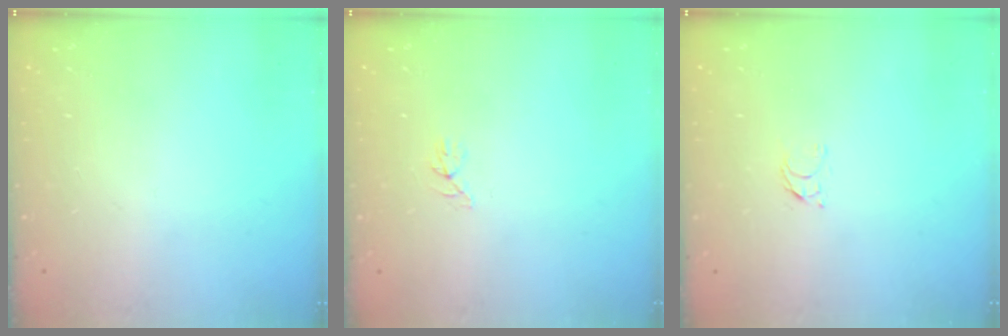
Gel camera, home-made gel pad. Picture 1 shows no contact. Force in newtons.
{"total": 4.6, "press": 4.6, "slide": 0.5}
{"total": 2.8, "press": 2.8, "slide": 0.3}